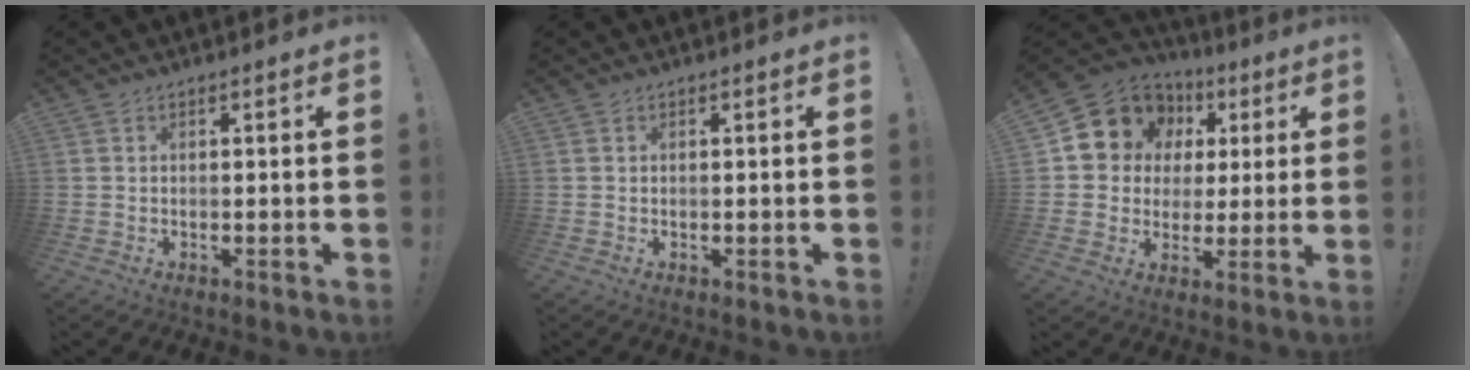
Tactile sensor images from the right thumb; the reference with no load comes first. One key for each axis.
{"total": 0.0}
{"total": 12.4, "fx": 5.7, "fy": 10.5, "fz": 3.5, "tx": -0.051, "ty": -0.034, "tz": 0.120}